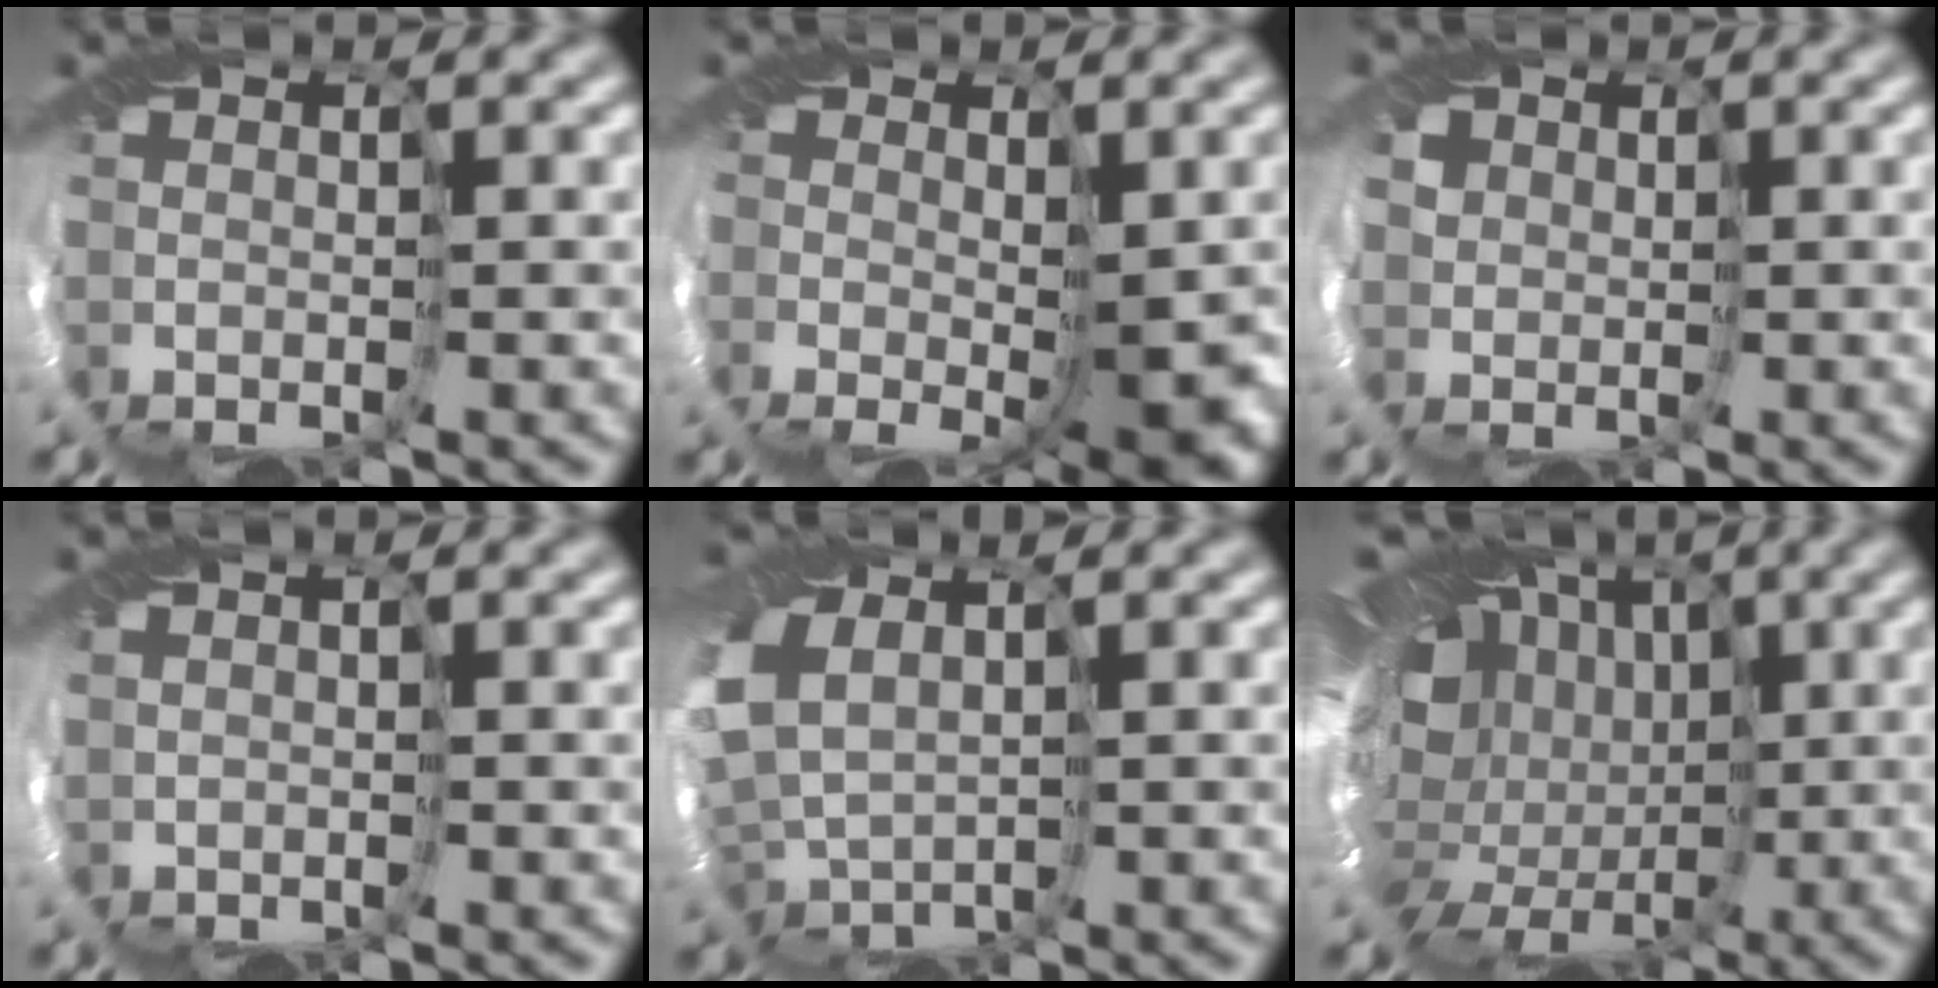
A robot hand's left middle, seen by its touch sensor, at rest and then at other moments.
{"total": 7.6, "force": [-1.1, 4.0, 6.4], "torque": [-0.111, -0.019, -0.009]}
{"total": 6.1, "force": [2.9, 4.8, 2.3], "torque": [-0.055, 0.024, 0.035]}
{"total": 0.8, "force": [0.6, 0.4, 0.3], "torque": [-0.004, 0.006, 0.016]}
{"total": 5.7, "force": [1.4, 3.7, 4.1], "torque": [-0.114, 0.000, 0.023]}
{"total": 17.5, "force": [-0.1, 13.1, 11.7], "torque": [-0.197, 0.014, -0.025]}